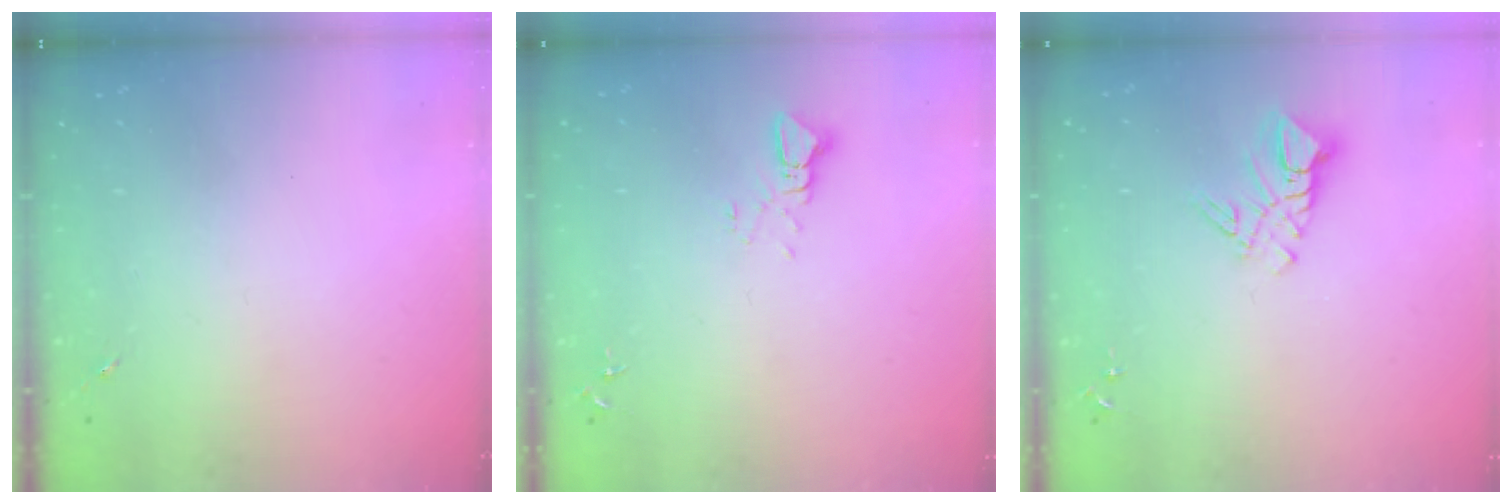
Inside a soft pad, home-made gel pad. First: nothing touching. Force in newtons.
{"total": 2.5, "press": 2.5, "slide": 0.1}
{"total": 8.9, "press": 8.8, "slide": 0.9}